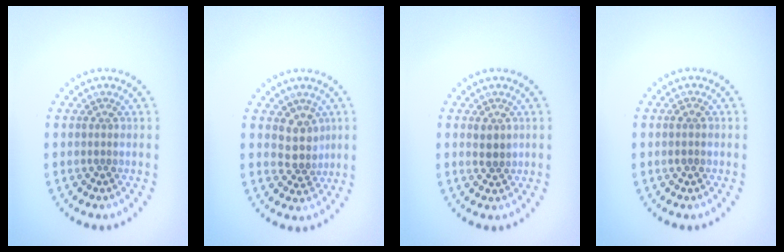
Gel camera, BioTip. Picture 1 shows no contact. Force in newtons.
{"total": 2.8, "press": 2.2, "slide": 1.6}
{"total": 1.3, "press": 1.2, "slide": 0.6}
{"total": 0.9, "press": 0.8, "slide": 0.2}